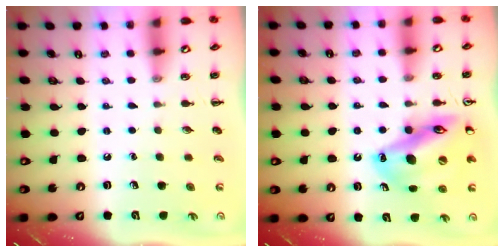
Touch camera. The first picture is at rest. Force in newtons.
{"total": 18.1, "press": 17.8, "slide": 3.5}